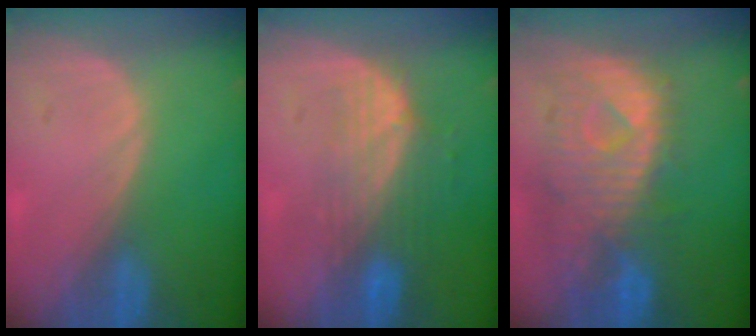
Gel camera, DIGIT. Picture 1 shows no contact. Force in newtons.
{"total": 7.6, "press": 6.8, "slide": 3.3}
{"total": 11.3, "press": 9.8, "slide": 5.6}